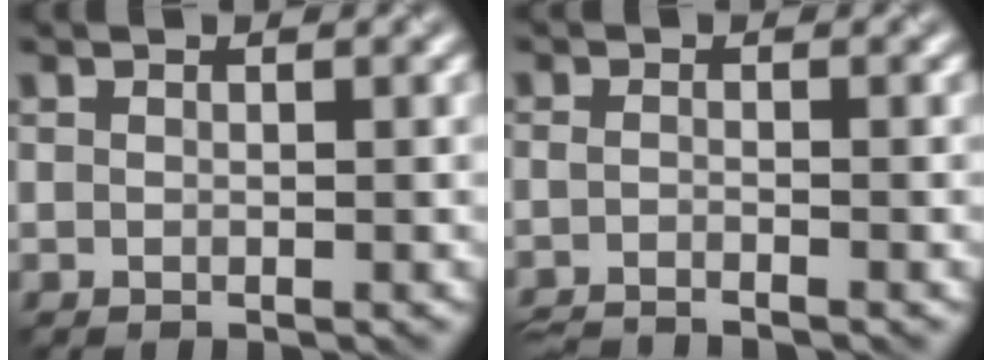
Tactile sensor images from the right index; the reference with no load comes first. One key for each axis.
{"total": 2.5, "fx": -2.2, "fy": 0.2, "fz": 1.0, "tx": -0.022, "ty": -0.009, "tz": -0.048}